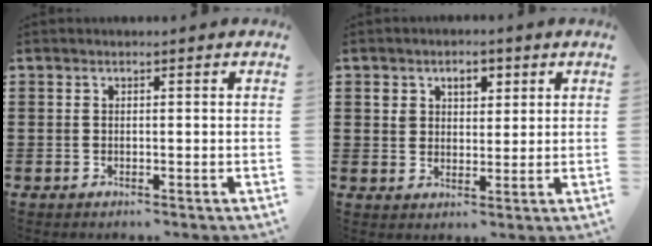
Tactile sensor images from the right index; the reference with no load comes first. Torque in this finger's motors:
{"motor_torque": [0.04, -0.02, 0.19, 0.06]}